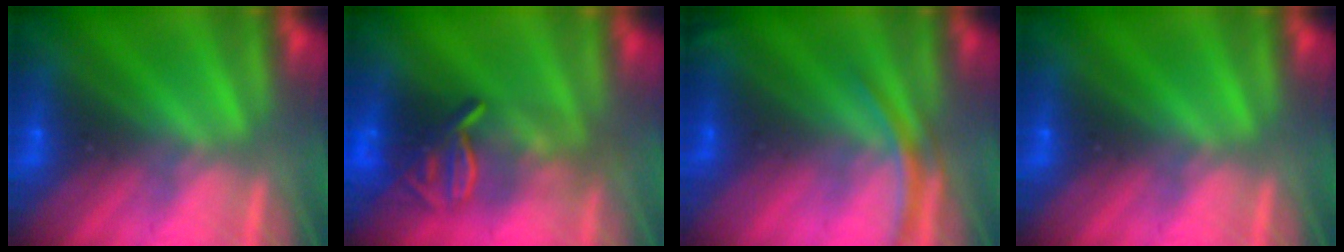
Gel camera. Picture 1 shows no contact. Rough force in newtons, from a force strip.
{"total": 7.3}
{"total": 2.8}
{"total": 0.0}